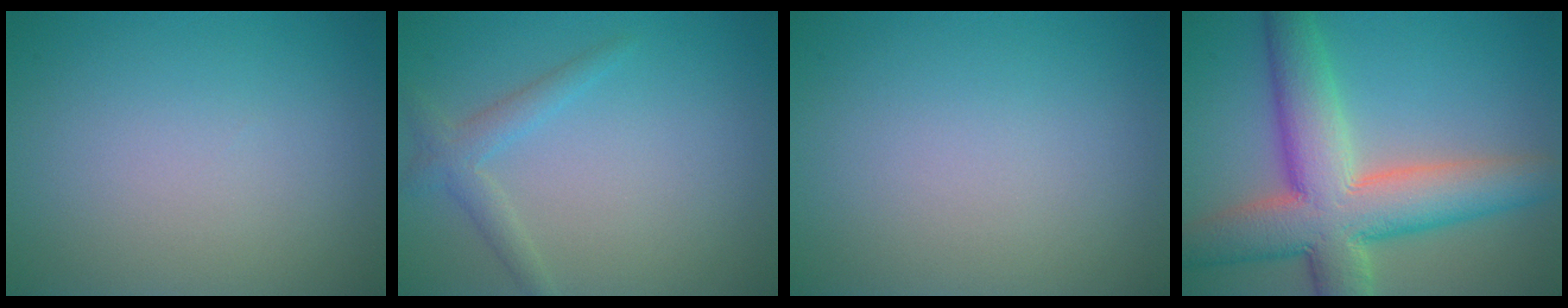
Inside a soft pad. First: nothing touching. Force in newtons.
{"total": 2.0, "press": 2.0, "slide": 0.2}
{"total": 0.0}
{"total": 10.6, "press": 10.6, "slide": 0.7}